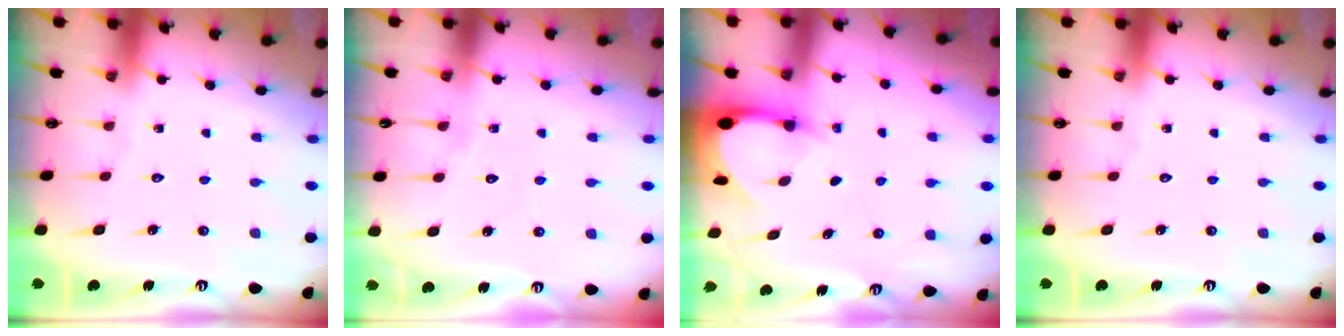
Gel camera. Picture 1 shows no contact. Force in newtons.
{"total": 5.5, "press": 5.5, "slide": 0.4}
{"total": 3.3, "press": 3.3, "slide": 0.3}
{"total": 0.0}